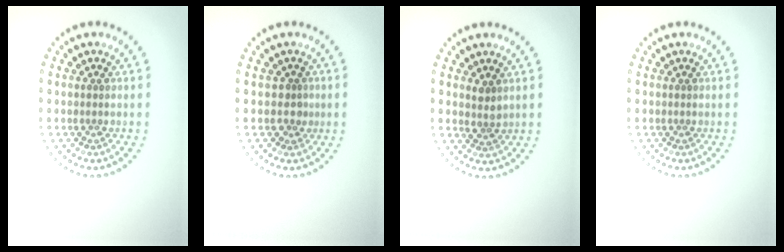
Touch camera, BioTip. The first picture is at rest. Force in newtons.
{"total": 1.5, "press": 1.1, "slide": 0.9}
{"total": 1.6, "press": 1.3, "slide": 0.9}
{"total": 0.0}